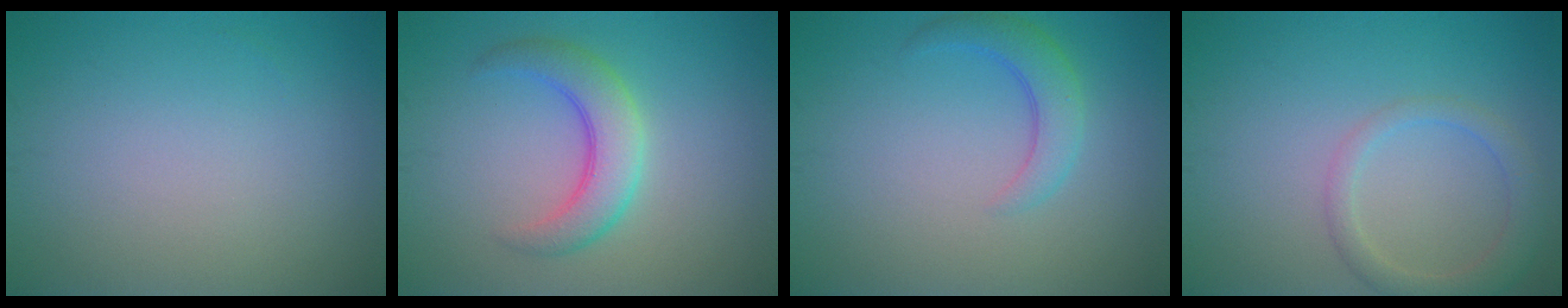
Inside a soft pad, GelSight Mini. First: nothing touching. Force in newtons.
{"total": 4.3, "press": 4.3, "slide": 0.1}
{"total": 2.9, "press": 2.9, "slide": 0.2}
{"total": 2.7, "press": 2.7, "slide": 0.1}